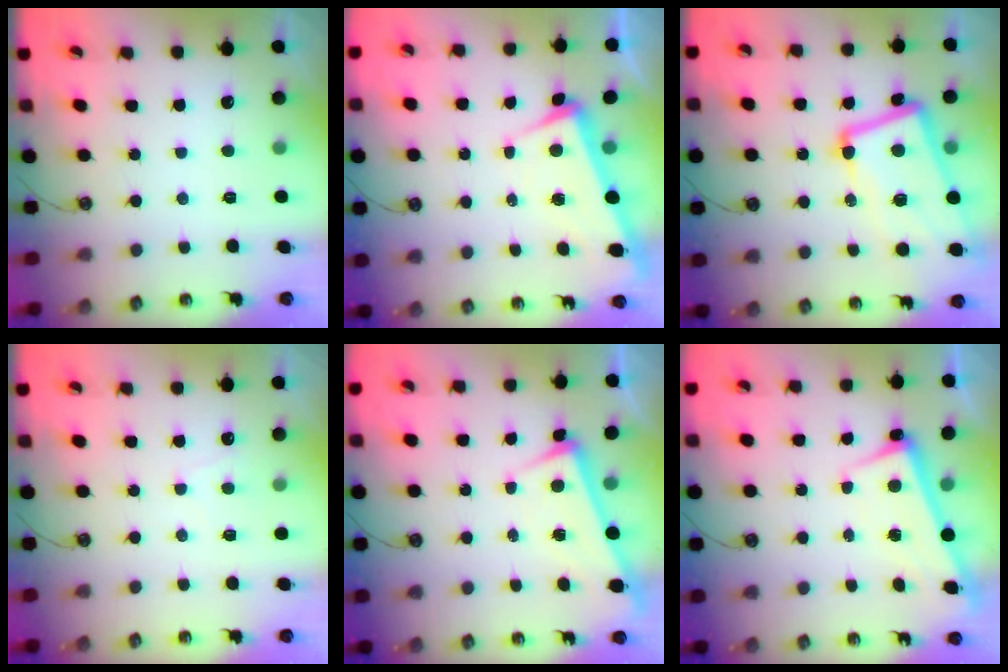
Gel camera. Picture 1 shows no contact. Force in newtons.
{"total": 3.9, "press": 3.6, "slide": 1.4}
{"total": 14.4, "press": 14.1, "slide": 2.7}
{"total": 2.2, "press": 2.2, "slide": 0.3}
{"total": 1.6, "press": 1.5, "slide": 0.5}
{"total": 2.7, "press": 2.6, "slide": 0.5}